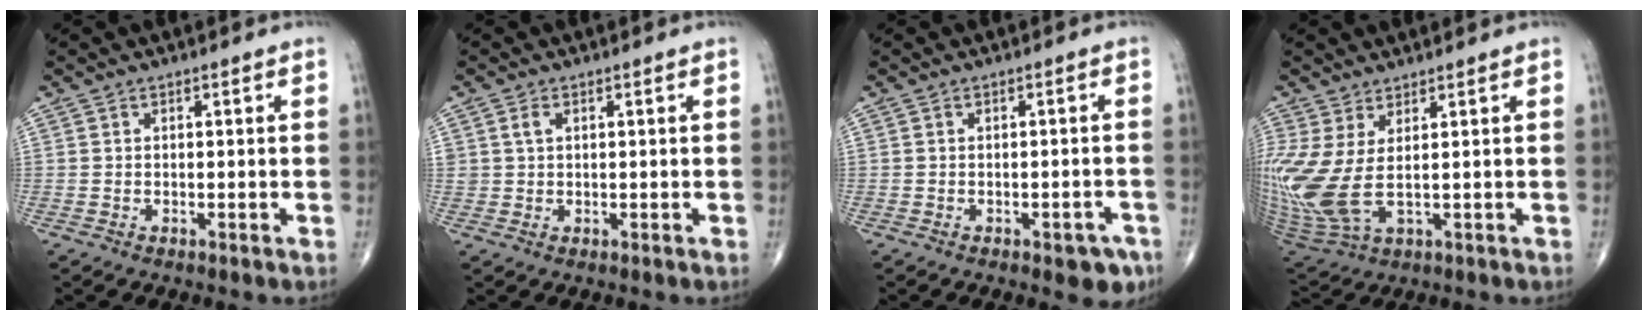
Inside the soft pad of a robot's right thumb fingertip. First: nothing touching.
{"total": 1.8, "force": [0.6, 1.2, 1.2], "torque": [-0.022, 0.001, 0.014]}
{"total": 4.6, "force": [-2.6, 2.3, 3.1], "torque": [-0.019, 0.014, -0.026]}
{"total": 12.5, "force": [1.4, 5.1, 11.3], "torque": [-0.289, -0.018, 0.045]}